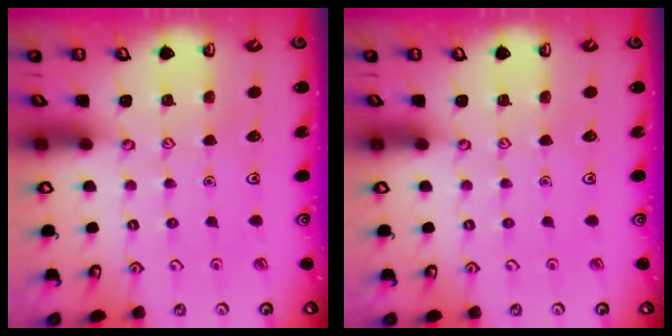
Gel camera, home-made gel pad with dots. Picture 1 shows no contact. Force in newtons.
{"total": 0.0}